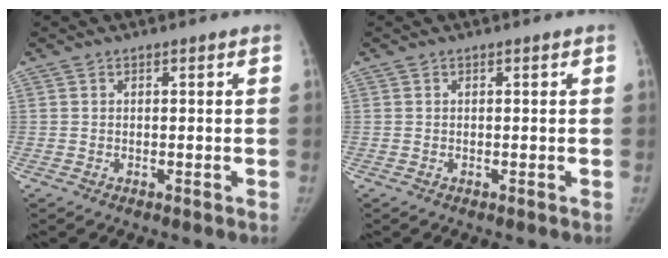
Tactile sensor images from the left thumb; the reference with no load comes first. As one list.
[{"total": 0.0}]